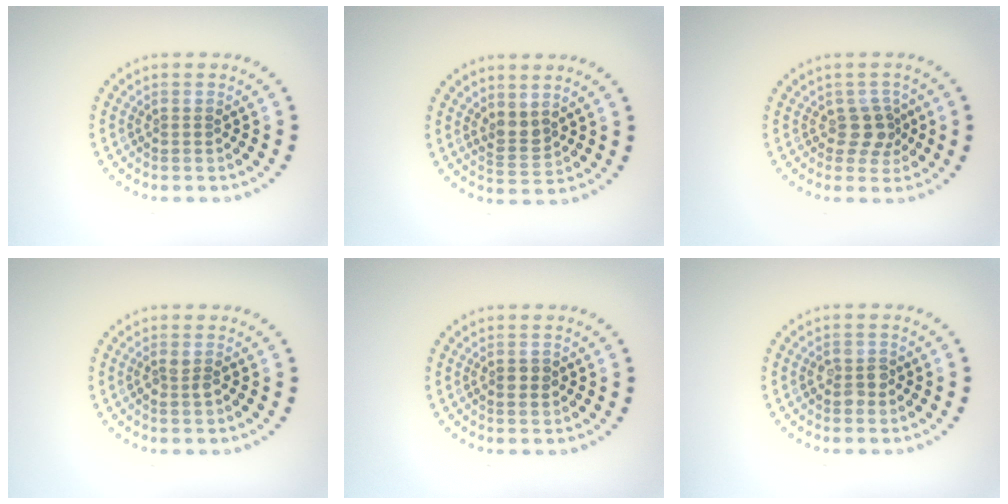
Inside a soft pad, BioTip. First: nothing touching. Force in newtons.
{"total": 2.0, "press": 1.8, "slide": 1.0}
{"total": 2.2, "press": 1.9, "slide": 1.2}
{"total": 0.9, "press": 0.8, "slide": 0.3}
{"total": 1.4, "press": 1.4, "slide": 0.1}
{"total": 1.8, "press": 1.8, "slide": 0.3}